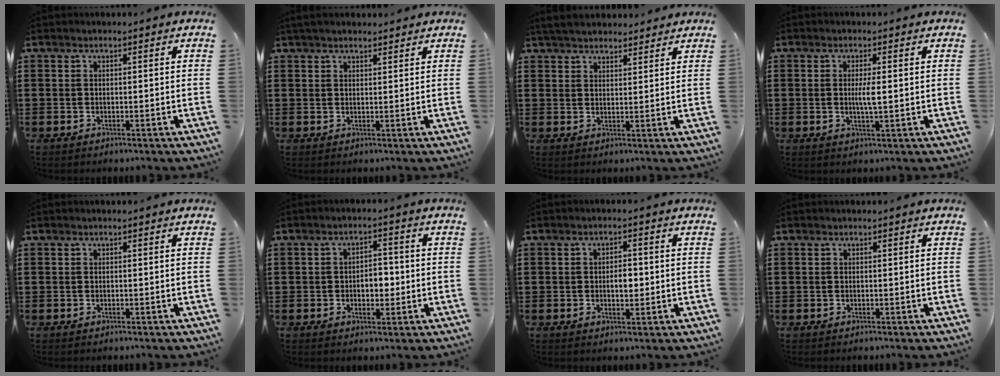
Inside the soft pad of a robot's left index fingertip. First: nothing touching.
{"total": 2.0, "force": [1.7, 0.5, 0.8], "torque": [-0.019, 0.005, 0.032]}
{"total": 3.7, "force": [3.6, 0.8, 0.8], "torque": [-0.026, -0.003, 0.067]}
{"total": 2.9, "force": [0.1, 0.3, 2.9], "torque": [-0.055, -0.003, 0.000]}
{"total": 0.0}
{"total": 3.9, "force": [-0.7, 2.4, 3.0], "torque": [-0.054, 0.005, -0.020]}
{"total": 3.0, "force": [-0.2, 1.5, 2.6], "torque": [-0.043, 0.001, -0.008]}
{"total": 0.0}